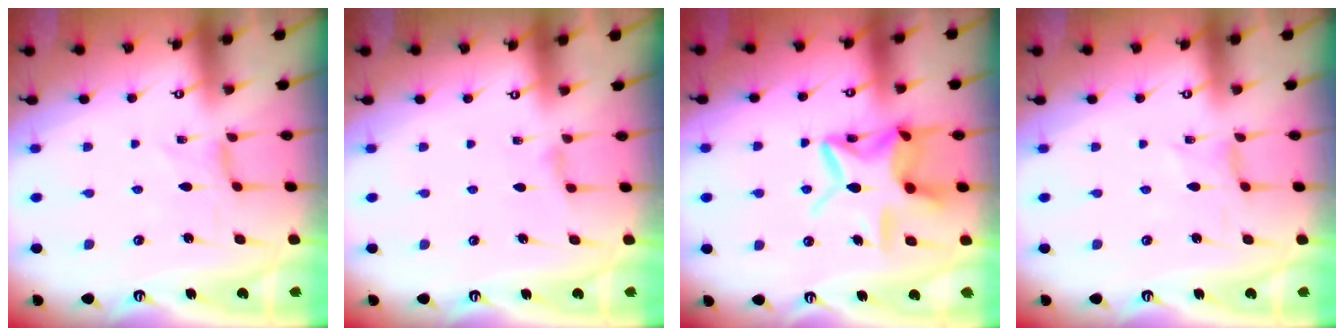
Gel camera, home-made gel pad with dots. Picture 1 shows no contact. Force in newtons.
{"total": 2.4, "press": 2.3, "slide": 0.5}
{"total": 15.1, "press": 15.0, "slide": 1.2}
{"total": 0.0}